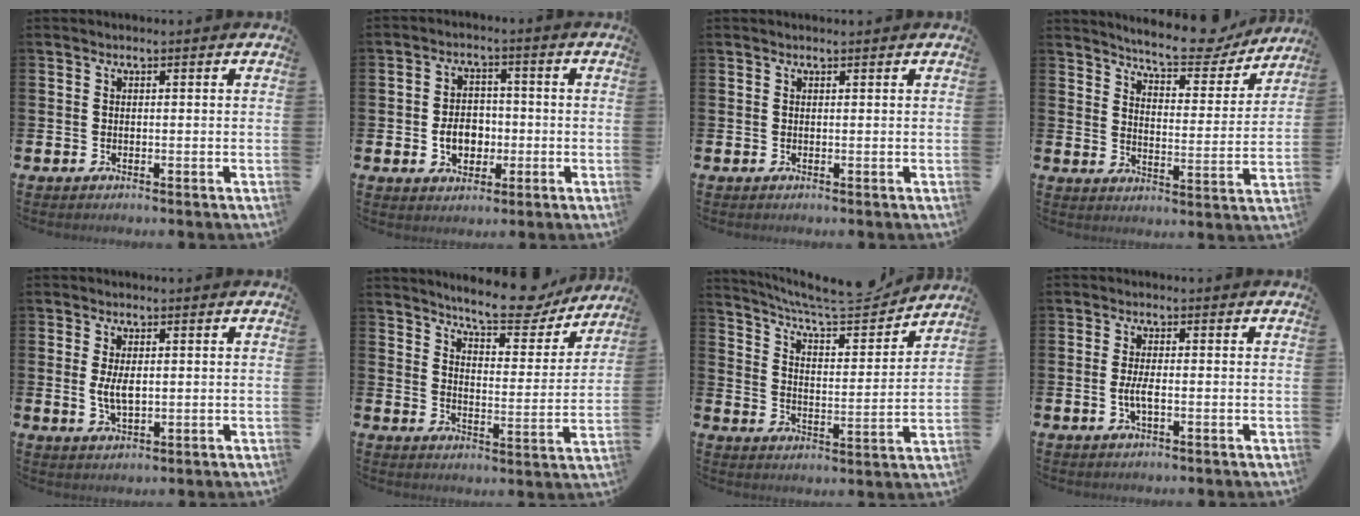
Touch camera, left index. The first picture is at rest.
{"total": 4.9, "force": [-1.1, 3.7, 3.0], "torque": [-0.043, 0.001, -0.026]}
{"total": 0.0}
{"total": 7.9, "force": [7.4, 1.4, 2.4], "torque": [-0.056, -0.054, 0.125]}
{"total": 3.5, "force": [0.4, 1.7, 3.1], "torque": [-0.051, 0.000, 0.004]}
{"total": 8.9, "force": [8.4, 1.5, 2.8], "torque": [-0.058, -0.059, 0.144]}
{"total": 7.8, "force": [7.3, 1.0, 2.6], "torque": [-0.077, -0.055, 0.124]}
{"total": 2.4, "force": [-0.5, 0.6, 2.3], "torque": [-0.053, -0.001, -0.011]}